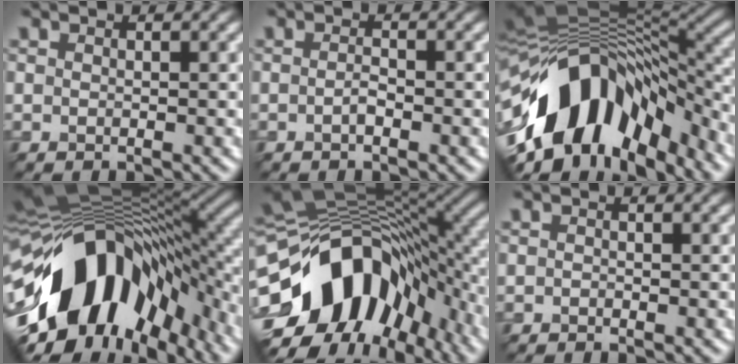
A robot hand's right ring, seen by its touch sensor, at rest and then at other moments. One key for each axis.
{"total": 1.0, "fx": -0.7, "fy": -0.7, "fz": -0.1, "tx": -0.021, "ty": 0.004, "tz": 0.002}
{"total": 13.4, "fx": -6.5, "fy": 7.2, "fz": 9.3, "tx": -0.193, "ty": 0.020, "tz": -0.089}
{"total": 14.0, "fx": -5.6, "fy": 8.2, "fz": 9.8, "tx": -0.185, "ty": 0.016, "tz": -0.083}
{"total": 15.3, "fx": -4.7, "fy": 10.0, "fz": 10.6, "tx": -0.203, "ty": 0.000, "tz": -0.059}
{"total": 1.3, "fx": -0.8, "fy": -0.8, "fz": -0.7, "tx": -0.012, "ty": 0.000, "tz": 0.002}